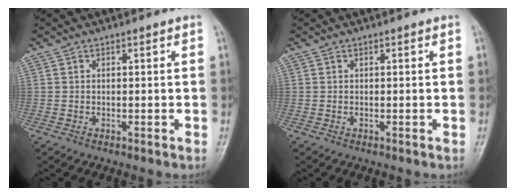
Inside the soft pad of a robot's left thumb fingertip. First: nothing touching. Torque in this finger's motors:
{"motor_torque": [0.00, 0.00, -0.02, -0.03, 0.00]}